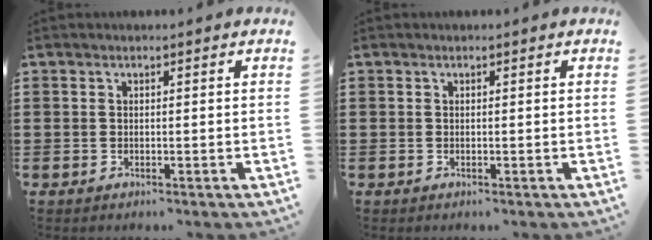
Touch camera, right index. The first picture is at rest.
{"total": 0.0}